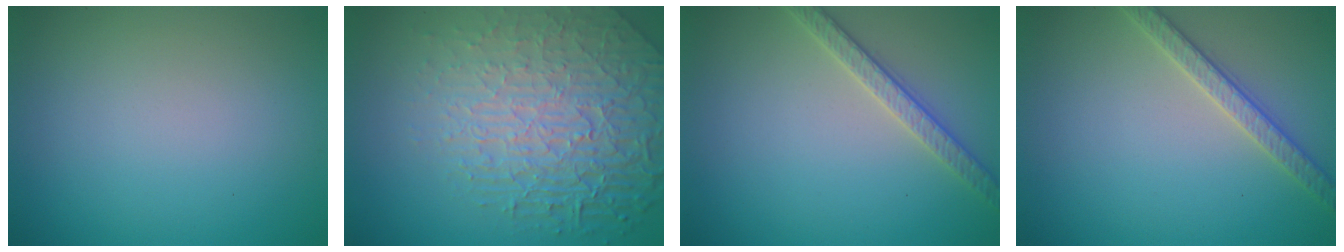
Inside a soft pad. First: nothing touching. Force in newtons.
{"total": 9.0, "press": 6.0, "slide": 6.6}
{"total": 2.6, "press": 2.6, "slide": 0.5}
{"total": 2.7, "press": 2.7, "slide": 0.1}